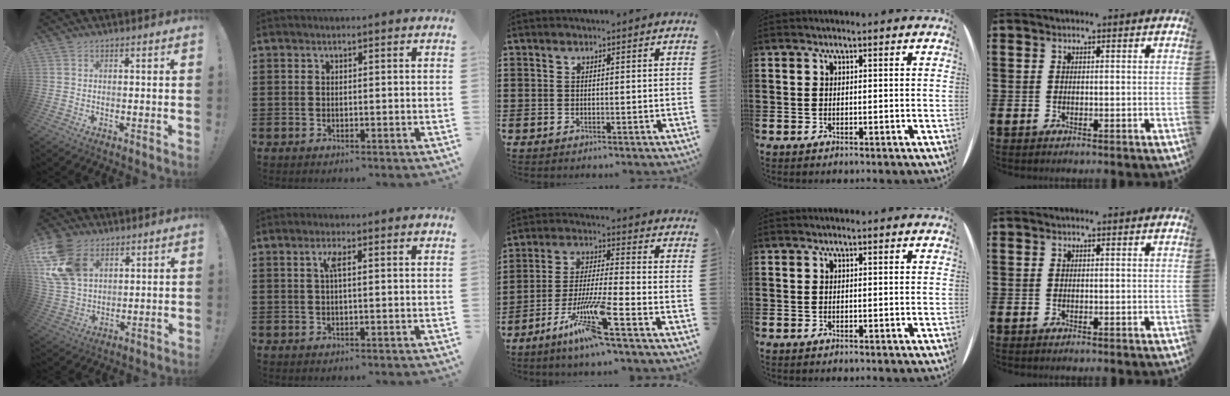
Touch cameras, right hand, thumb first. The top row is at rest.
{"thumb": {"total": 17.0, "force": [7.2, 12.1, 9.6], "torque": [-0.201, -0.028, 0.142]}, "index": {"total": 2.6, "force": [0.7, 0.4, 2.5], "torque": [-0.043, 0.002, 0.008]}, "middle": {"total": 9.6, "force": [-6.0, 0.2, 7.5], "torque": [-0.160, -0.013, -0.120]}}